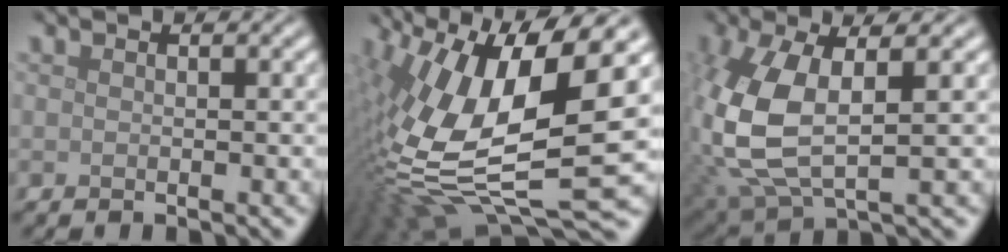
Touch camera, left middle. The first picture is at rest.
{"total": 16.5, "force": [0.8, 7.0, 14.9], "torque": [-0.312, -0.012, 0.018]}
{"total": 9.7, "force": [0.0, 4.9, 8.4], "torque": [-0.214, -0.014, 0.008]}